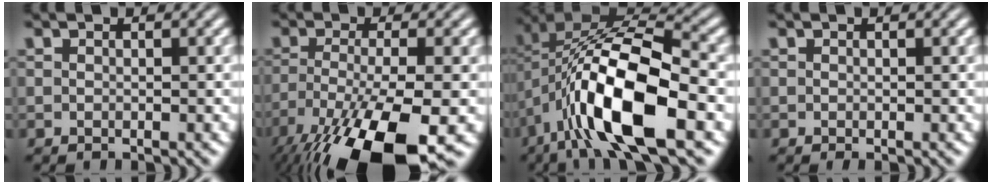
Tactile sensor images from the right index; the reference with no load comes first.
{"total": 10.5, "force": [-5.2, 4.2, 8.1], "torque": [-0.153, -0.047, -0.055]}
{"total": 12.7, "force": [-1.4, 7.0, 10.5], "torque": [-0.197, -0.029, -0.015]}
{"total": 0.0}